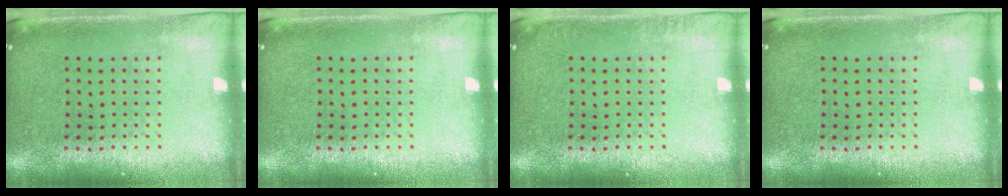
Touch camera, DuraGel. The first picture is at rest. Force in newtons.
{"total": 0.0}
{"total": 0.5, "press": 0.5, "slide": 0.0}
{"total": 0.0}